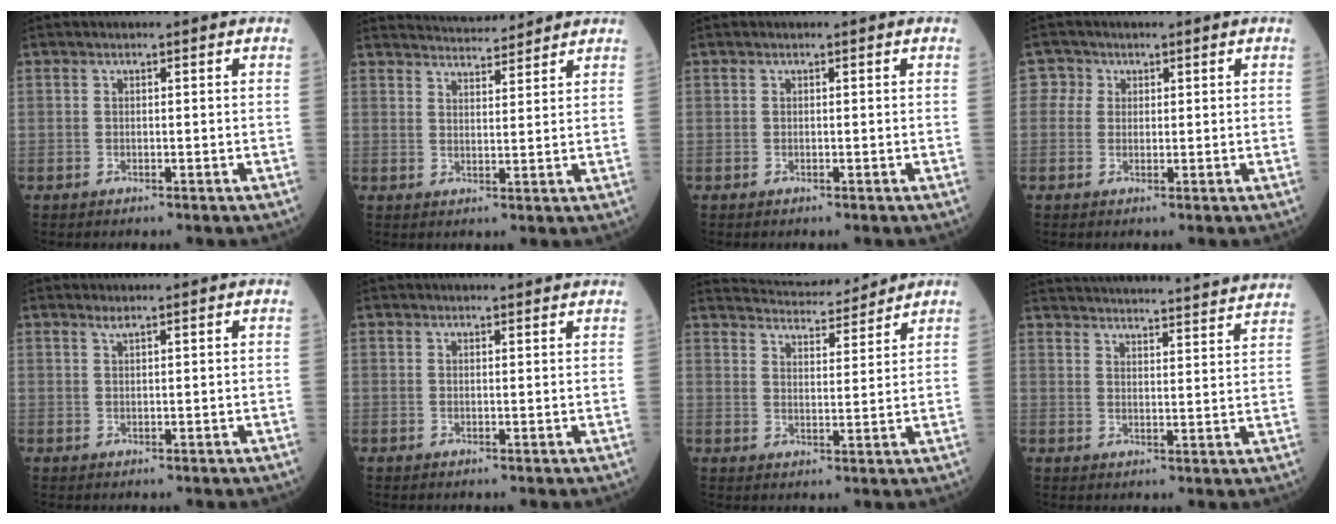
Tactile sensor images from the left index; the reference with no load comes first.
{"total": 8.5, "force": [8.3, 0.6, 1.7], "torque": [-0.030, 0.018, 0.120]}
{"total": 0.0}
{"total": 2.1, "force": [0.7, 2.0, 0.0], "torque": [0.011, 0.007, 0.005]}
{"total": 0.9, "force": [0.8, -0.1, 0.4], "torque": [-0.012, 0.000, 0.019]}
{"total": 3.8, "force": [3.6, 0.4, 0.9], "torque": [-0.011, 0.020, 0.043]}
{"total": 11.9, "force": [11.6, 1.3, 2.5], "torque": [-0.039, 0.014, 0.168]}
{"total": 29.5, "force": [28.3, 1.4, 8.1], "torque": [-0.132, -0.038, 0.356]}